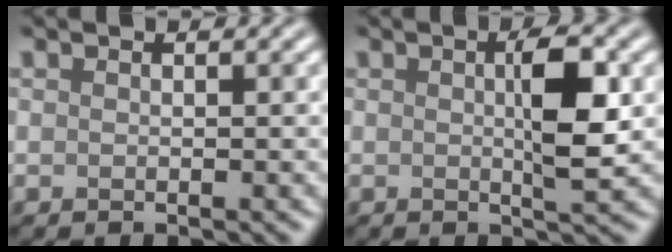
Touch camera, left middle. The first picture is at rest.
{"total": 4.2, "force": [0.5, 0.8, 4.1], "torque": [-0.065, 0.001, 0.006]}